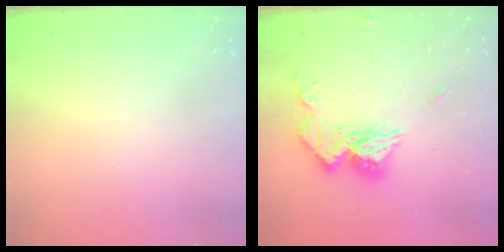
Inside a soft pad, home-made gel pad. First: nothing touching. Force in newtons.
{"total": 12.3, "press": 12.2, "slide": 1.0}